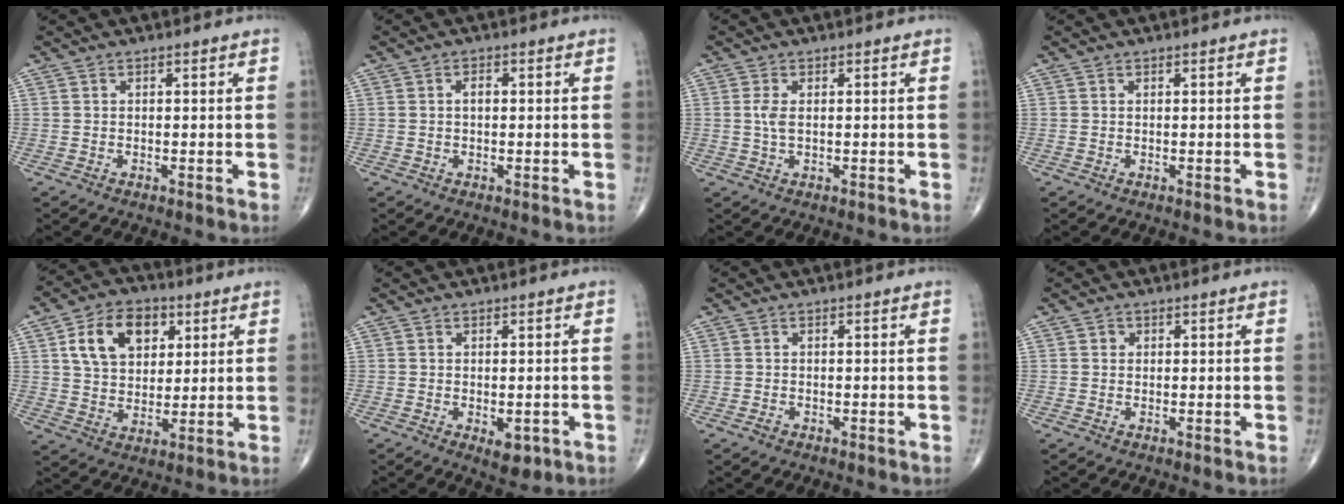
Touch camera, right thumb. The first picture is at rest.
{"total": 1.4, "force": [0.0, 0.8, 1.1], "torque": [-0.017, 0.004, -0.002]}
{"total": 2.3, "force": [0.2, 1.0, 2.0], "torque": [-0.051, -0.003, 0.006]}
{"total": 0.0}
{"total": 13.0, "force": [4.7, 9.0, 8.2], "torque": [-0.108, -0.007, 0.081]}
{"total": 4.0, "force": [-1.3, 2.1, 3.2], "torque": [-0.034, -0.003, -0.008]}
{"total": 0.8, "force": [-0.4, 0.6, 0.3], "torque": [-0.005, 0.002, -0.008]}
{"total": 1.0, "force": [0.2, 1.0, 0.3], "torque": [0.001, 0.001, 0.002]}